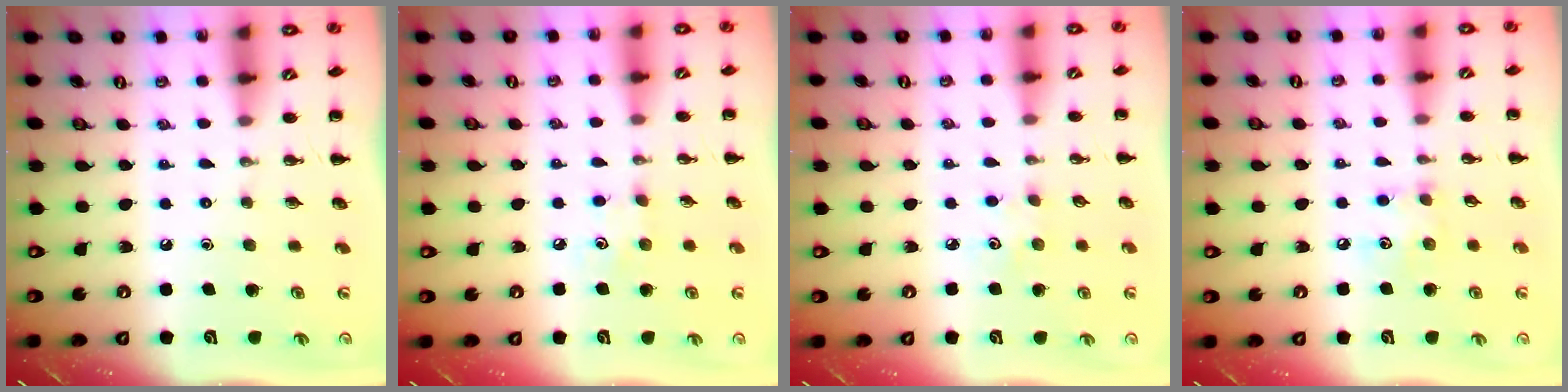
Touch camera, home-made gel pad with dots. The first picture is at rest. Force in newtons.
{"total": 4.3, "press": 4.1, "slide": 1.1}
{"total": 2.9, "press": 2.8, "slide": 0.8}
{"total": 5.2, "press": 5.2, "slide": 0.5}